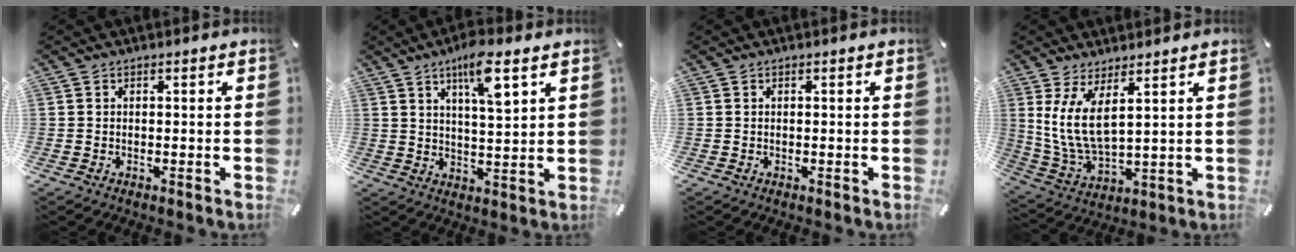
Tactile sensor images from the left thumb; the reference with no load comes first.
{"total": 9.5, "force": [5.8, 2.2, 7.2], "torque": [-0.122, -0.025, 0.095]}
{"total": 0.0}
{"total": 10.2, "force": [4.4, 4.3, 8.2], "torque": [-0.199, -0.023, 0.083]}